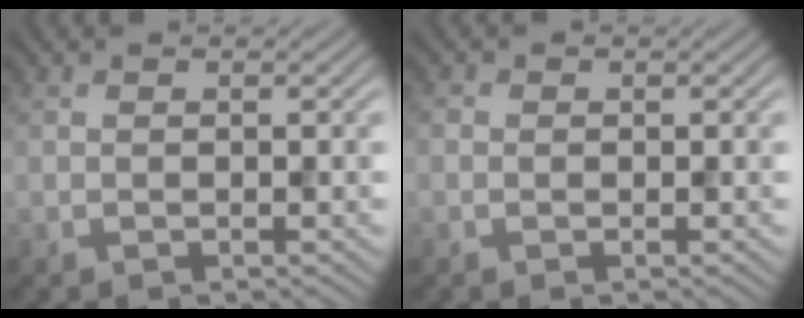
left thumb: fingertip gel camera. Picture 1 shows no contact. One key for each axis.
{"total": 0.8, "fx": -0.1, "fy": 0.8, "fz": 0.1, "tx": 0.001, "ty": -0.006, "tz": -0.004}